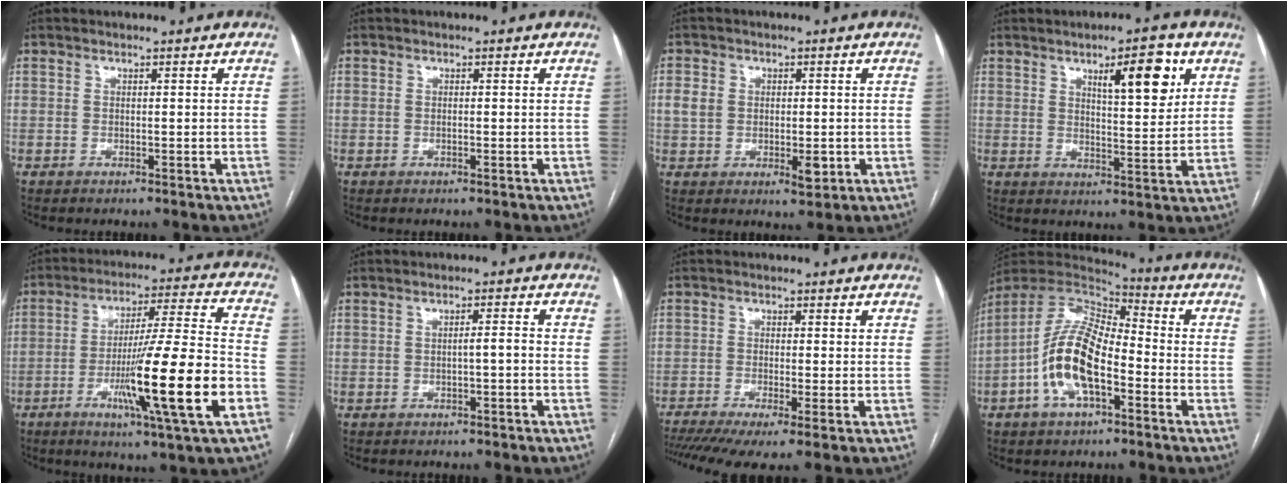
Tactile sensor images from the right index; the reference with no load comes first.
{"total": 0.0}
{"total": 5.7, "force": [-0.4, 3.7, 4.3], "torque": [-0.069, 0.004, 0.002]}
{"total": 8.9, "force": [4.3, 2.1, 7.5], "torque": [-0.112, 0.002, 0.065]}
{"total": 18.6, "force": [-6.2, -0.5, 17.5], "torque": [-0.288, -0.015, -0.102]}
{"total": 1.7, "force": [-0.5, 0.2, 1.6], "torque": [-0.022, 0.003, -0.009]}
{"total": 9.2, "force": [-5.7, 1.7, 7.1], "torque": [-0.130, -0.011, -0.097]}
{"total": 13.9, "force": [-4.2, 5.6, 12.0], "torque": [-0.248, 0.016, -0.079]}